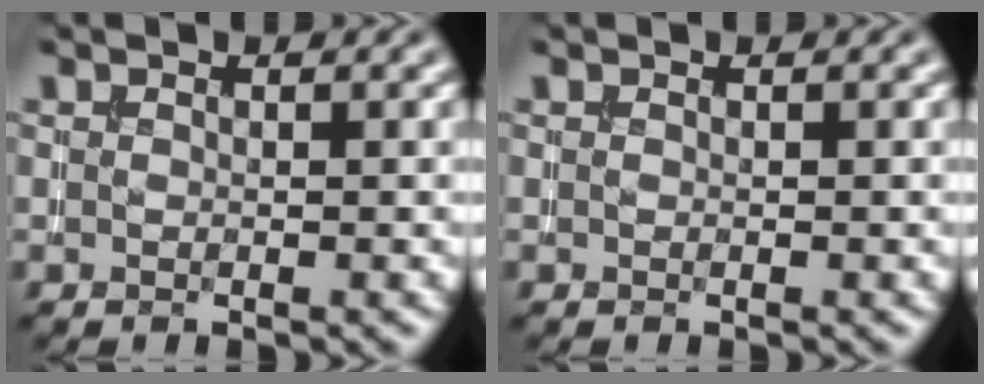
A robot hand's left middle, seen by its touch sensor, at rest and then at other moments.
{"total": 0.0}